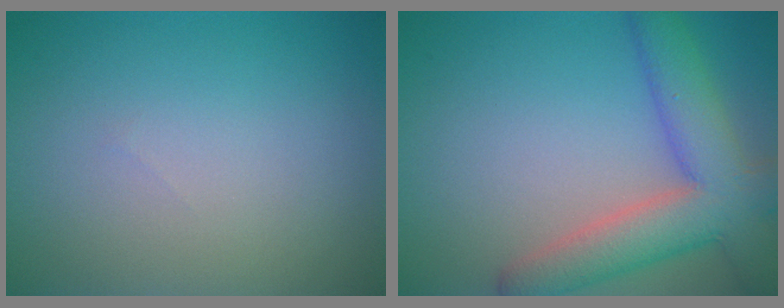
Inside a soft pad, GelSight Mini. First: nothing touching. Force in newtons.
{"total": 7.5, "press": 7.5, "slide": 0.4}